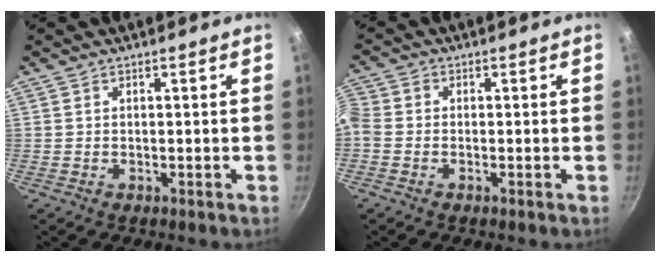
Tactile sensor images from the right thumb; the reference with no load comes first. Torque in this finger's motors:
{"motor_torque": [1.77, 2.64, 1.10, -0.81, 0.35]}